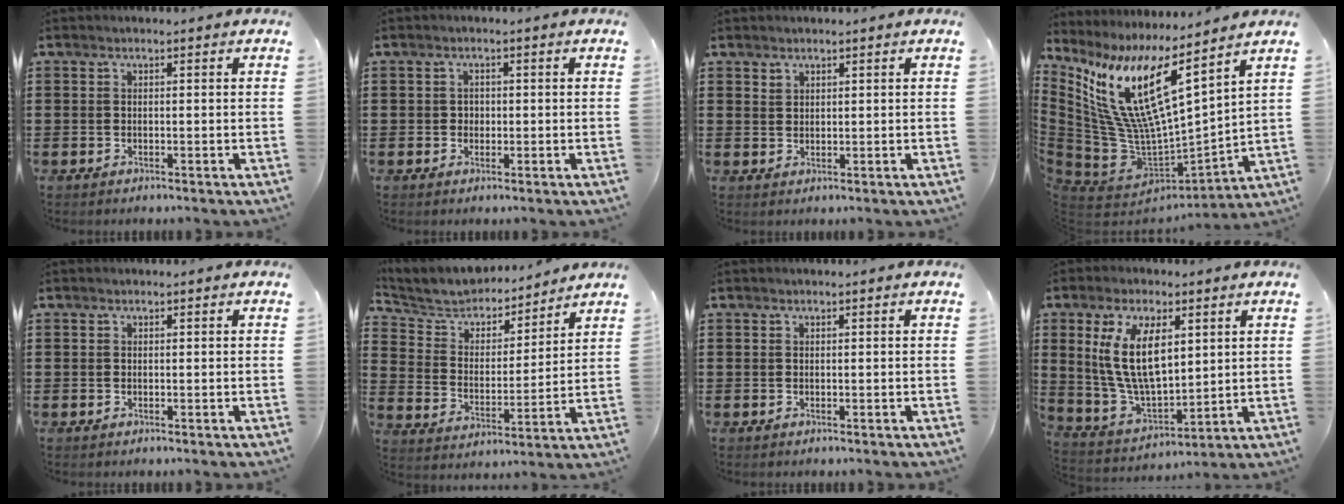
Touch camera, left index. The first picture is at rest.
{"total": 1.2, "force": [0.1, 1.1, 0.3], "torque": [-0.010, 0.007, 0.000]}
{"total": 1.5, "force": [1.3, 0.8, 0.1], "torque": [-0.006, 0.002, 0.025]}
{"total": 15.4, "force": [7.4, 5.1, 12.5], "torque": [-0.297, -0.061, 0.119]}
{"total": 0.0}
{"total": 6.1, "force": [5.8, 1.8, 0.6], "torque": [-0.052, -0.042, 0.098]}
{"total": 0.0}
{"total": 11.8, "force": [4.0, 5.8, 9.4], "torque": [-0.216, 0.002, 0.070]}